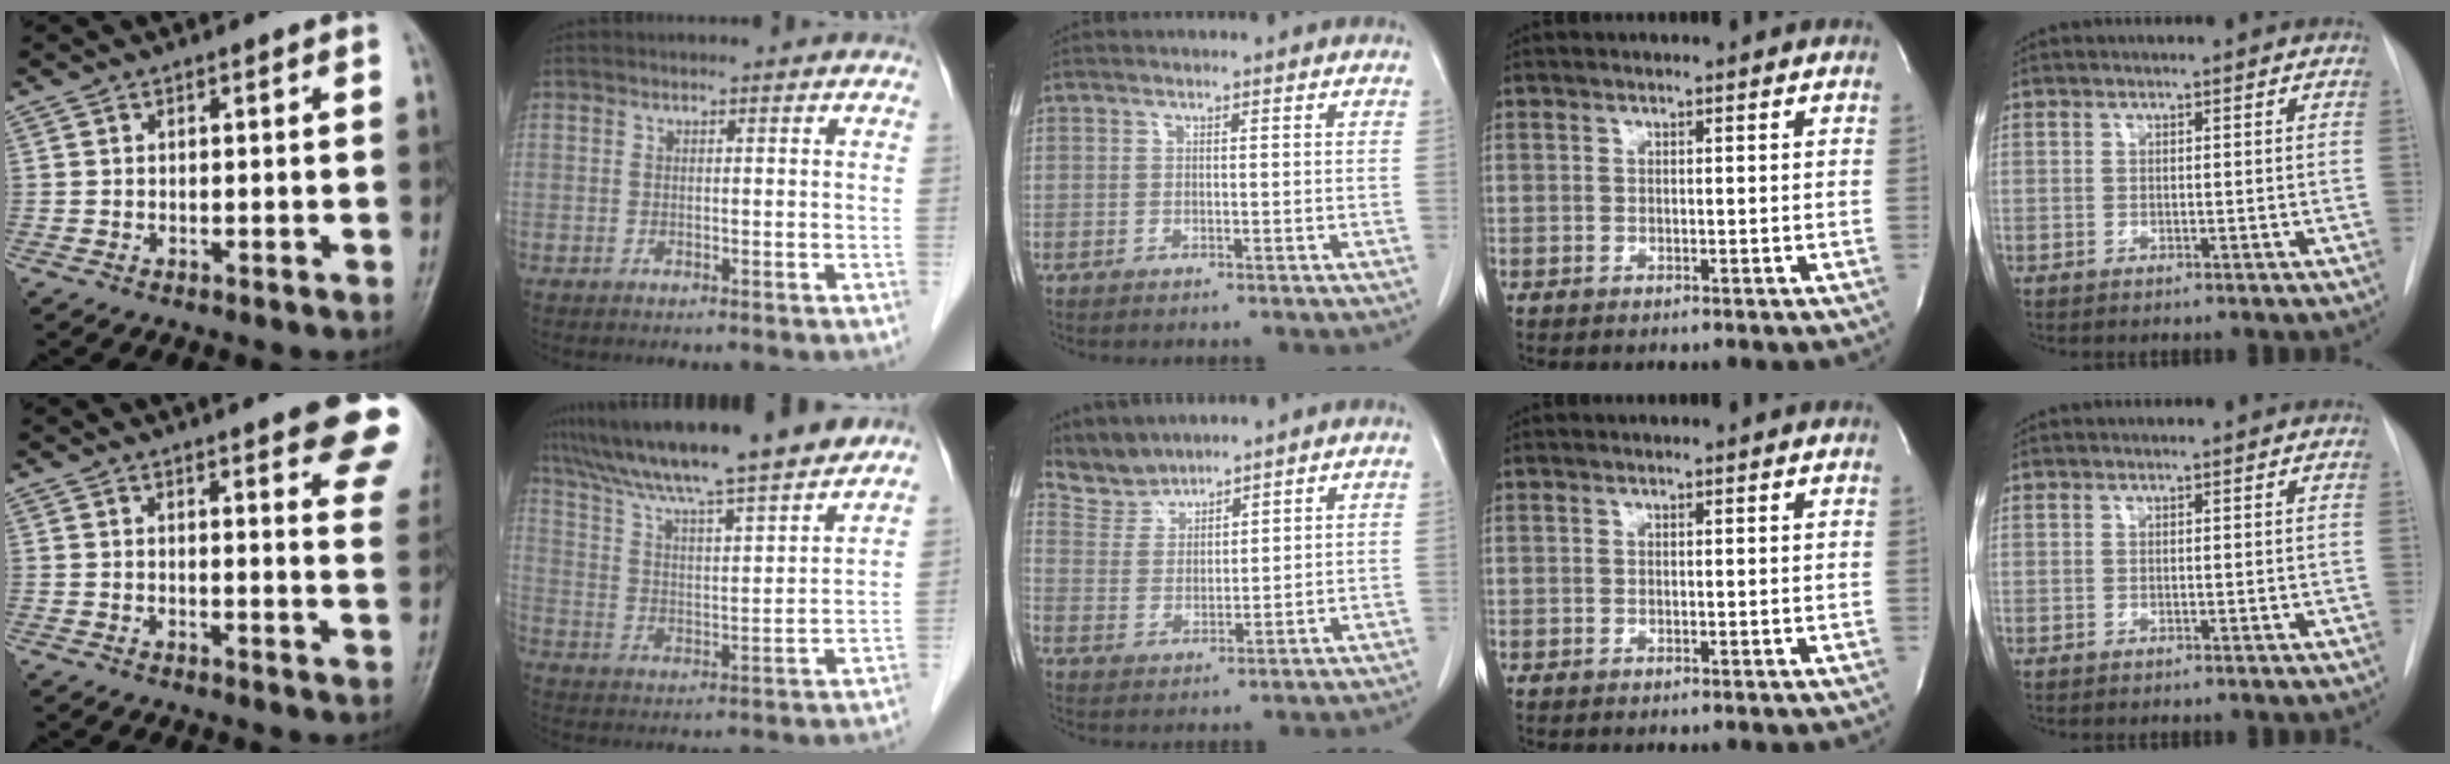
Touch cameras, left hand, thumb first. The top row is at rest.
{"thumb": {"total": 14.6, "force": [9.4, 3.3, 10.7], "torque": [-0.110, -0.036, 0.096]}, "index": {"total": 17.8, "force": [15.5, 0.3, 8.7], "torque": [-0.144, 0.014, 0.243]}, "middle": {"total": 5.1, "force": [4.9, 1.2, -0.5], "torque": [0.007, 0.006, 0.110]}}